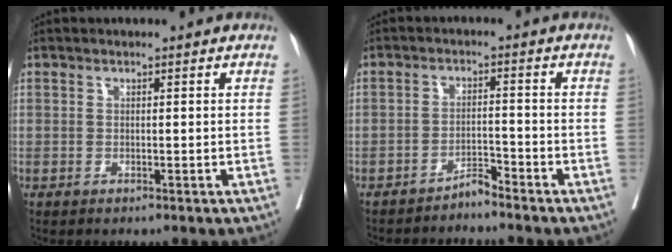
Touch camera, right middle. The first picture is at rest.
{"total": 2.6, "force": [-2.5, -0.1, 0.6], "torque": [-0.005, -0.007, -0.045]}